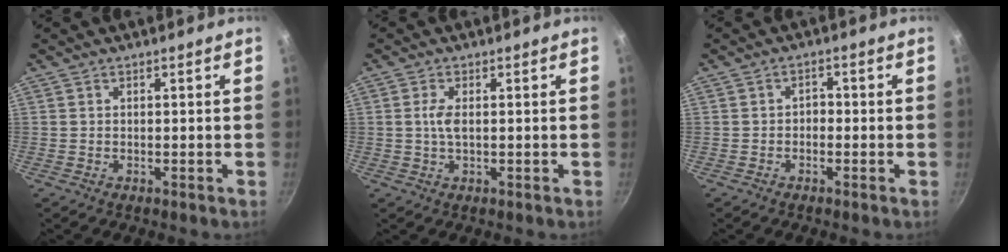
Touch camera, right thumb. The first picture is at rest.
{"total": 3.0, "force": [0.2, 1.2, 2.7], "torque": [-0.062, 0.003, 0.002]}
{"total": 1.7, "force": [-0.7, 1.3, 0.9], "torque": [-0.006, 0.010, -0.014]}